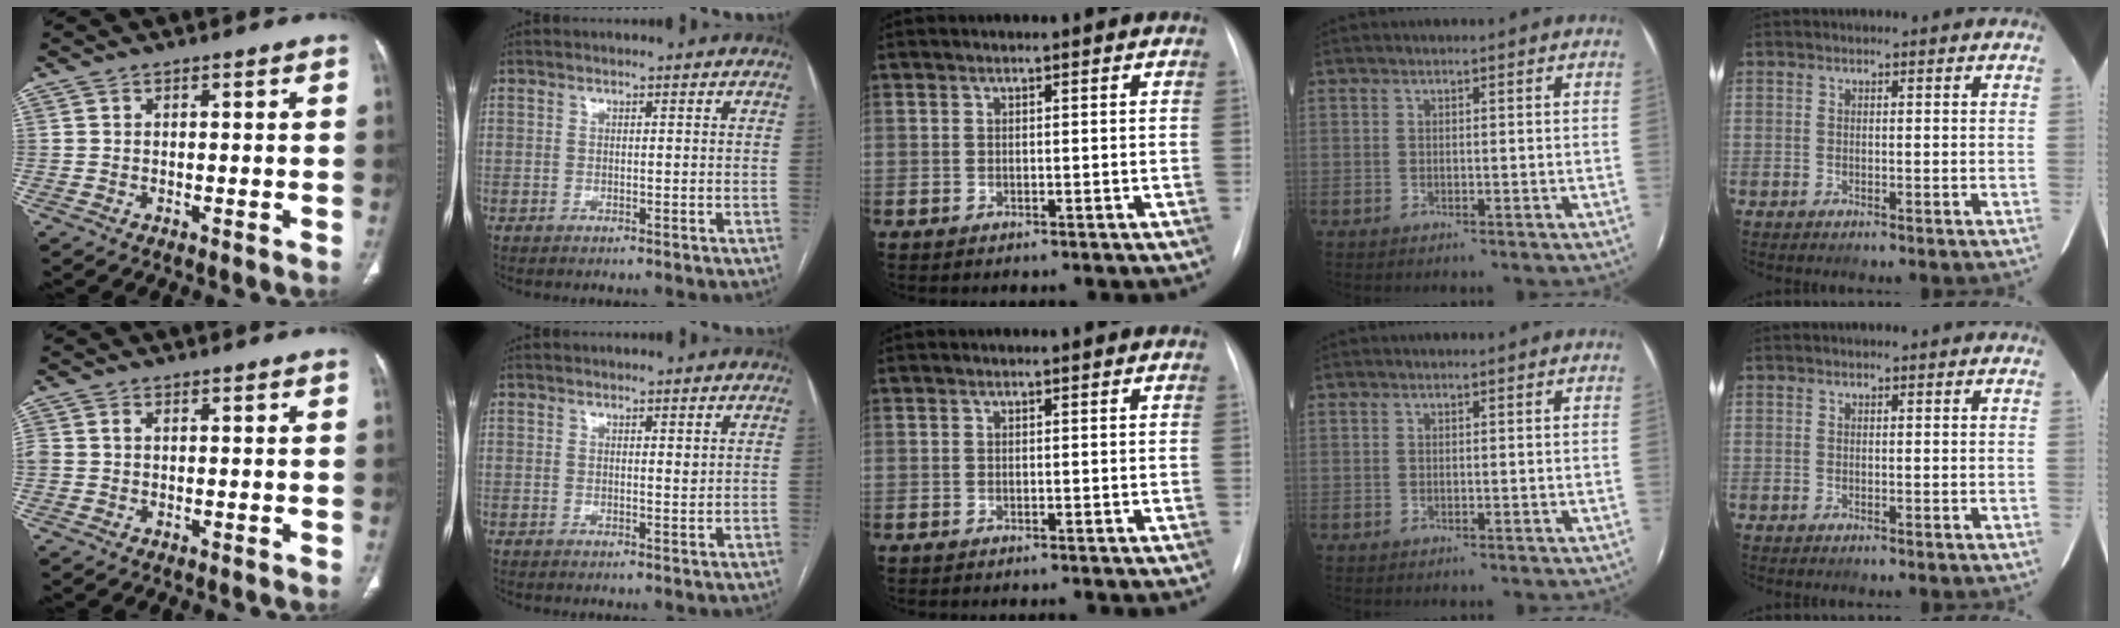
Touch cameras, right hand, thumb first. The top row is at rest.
{"thumb": {"total": 1.9, "force": [0.1, 1.6, 1.1], "torque": [-0.030, 0.009, 0.005]}, "index": {"total": 0.9, "force": [0.6, 0.2, 0.7], "torque": [-0.011, -0.001, 0.009]}, "middle": {"total": 0.9, "force": [-0.8, 0.1, 0.4], "torque": [-0.009, -0.002, -0.012]}}